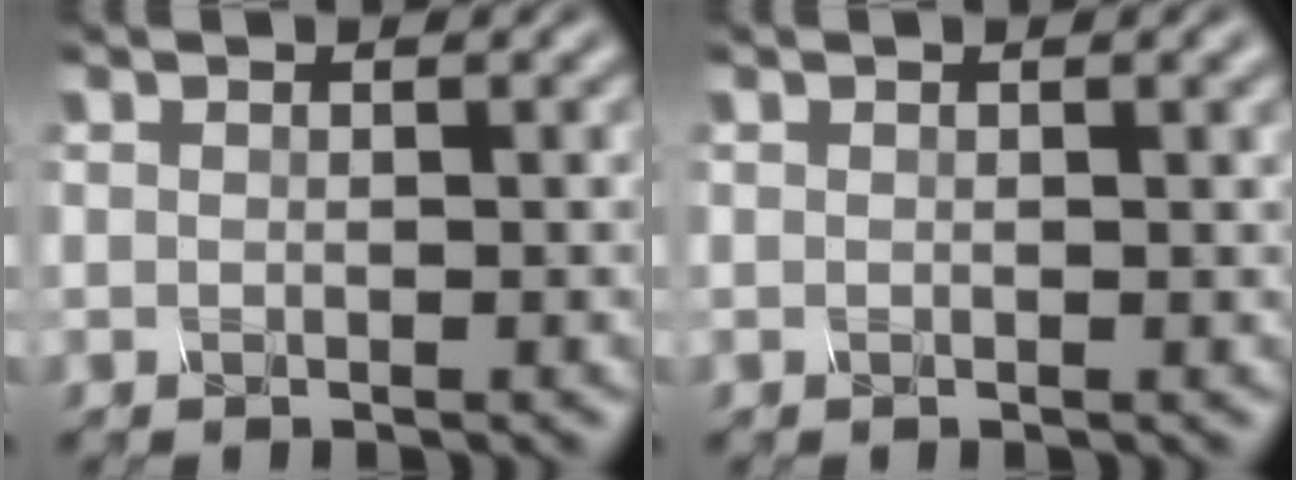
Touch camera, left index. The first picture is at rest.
{"total": 1.6, "force": [0.9, 0.6, 1.2], "torque": [-0.008, 0.007, 0.013]}